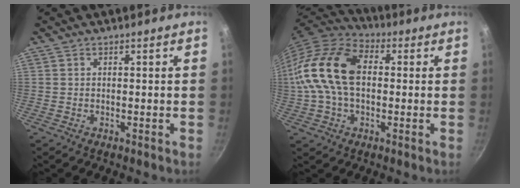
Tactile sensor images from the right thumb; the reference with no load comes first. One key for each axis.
{"total": 17.3, "fx": 0.9, "fy": 11.4, "fz": 13.0, "tx": -0.235, "ty": 0.033, "tz": -0.002}